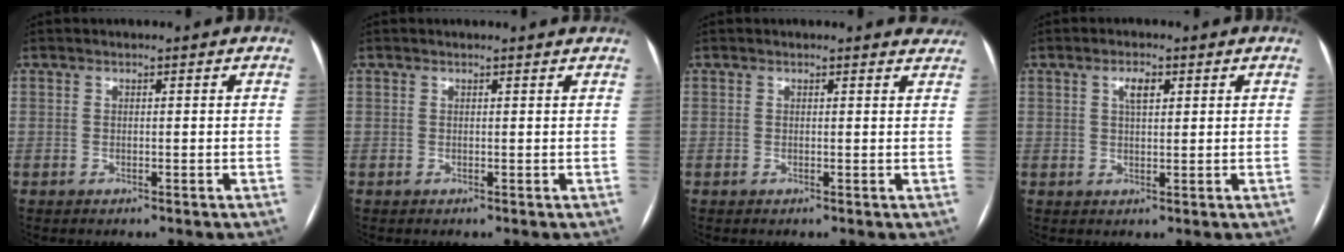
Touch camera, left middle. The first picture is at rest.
{"total": 1.3, "force": [1.3, -0.2, 0.1], "torque": [-0.010, -0.002, 0.009]}
{"total": 2.9, "force": [2.8, 0.7, 0.0], "torque": [0.002, -0.015, 0.006]}
{"total": 2.8, "force": [1.2, 1.0, 2.3], "torque": [-0.045, 0.005, 0.022]}